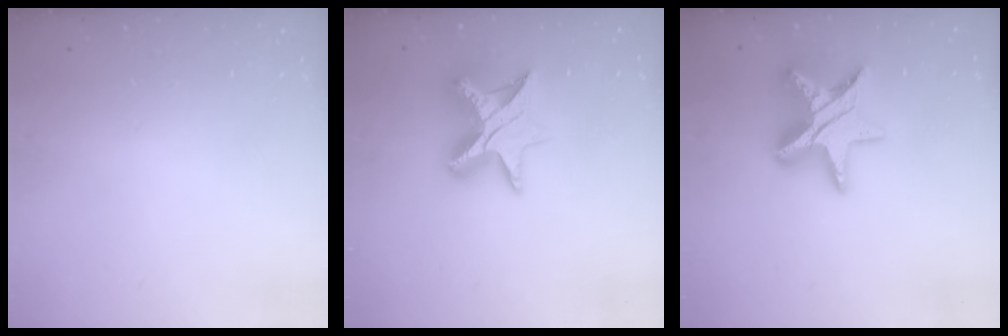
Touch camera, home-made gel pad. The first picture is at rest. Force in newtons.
{"total": 11.4, "press": 11.4, "slide": 0.7}
{"total": 16.3, "press": 16.2, "slide": 1.1}